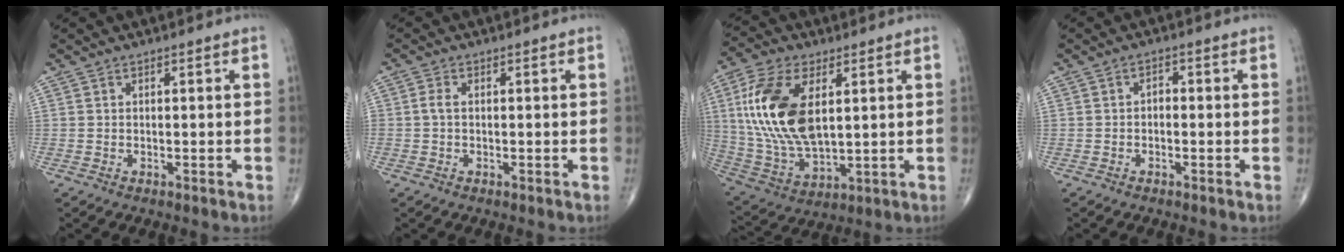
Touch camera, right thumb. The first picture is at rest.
{"total": 1.7, "force": [0.0, 0.9, 1.4], "torque": [-0.028, 0.001, -0.002]}
{"total": 18.9, "force": [4.2, 9.9, 15.6], "torque": [-0.315, -0.014, 0.084]}
{"total": 1.5, "force": [-0.4, 1.0, 1.0], "torque": [-0.005, 0.009, -0.011]}